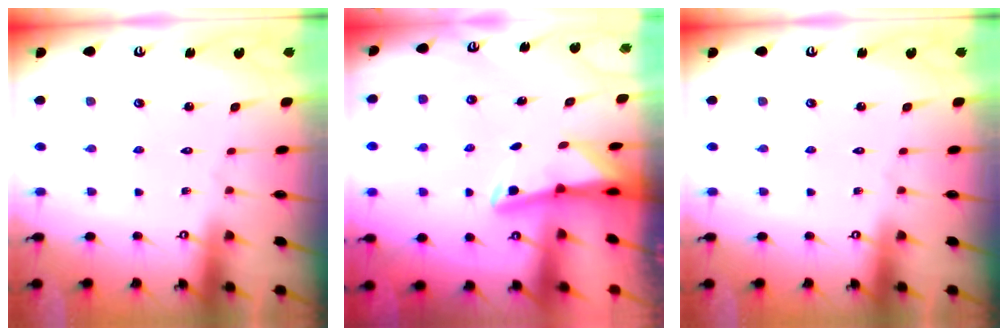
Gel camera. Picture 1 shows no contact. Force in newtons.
{"total": 3.5, "press": 3.4, "slide": 0.7}
{"total": 0.0}